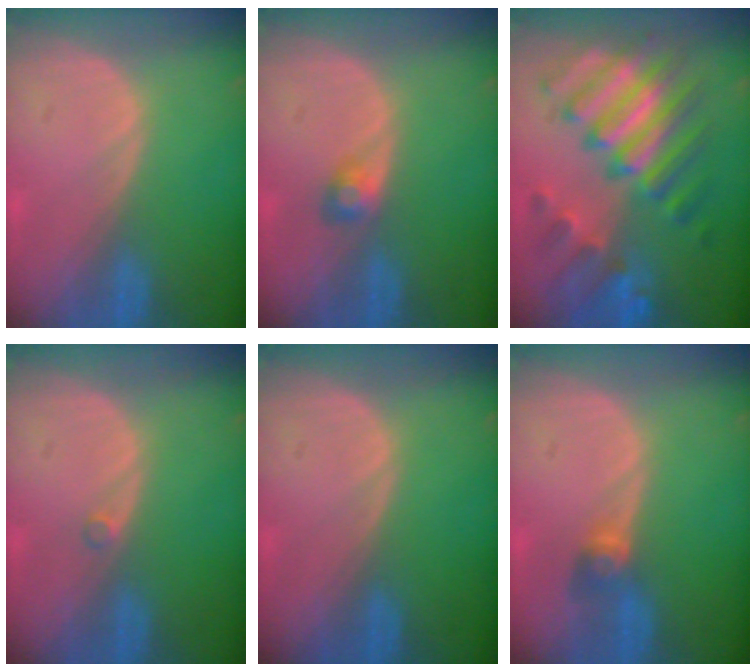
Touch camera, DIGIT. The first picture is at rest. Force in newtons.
{"total": 2.1, "press": 2.1, "slide": 0.2}
{"total": 11.8, "press": 11.8, "slide": 1.2}
{"total": 0.6, "press": 0.6, "slide": 0.1}
{"total": 0.0}
{"total": 2.7, "press": 2.6, "slide": 0.5}